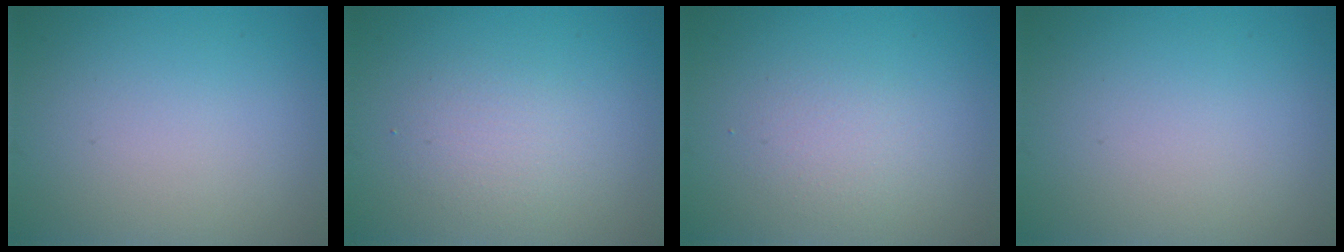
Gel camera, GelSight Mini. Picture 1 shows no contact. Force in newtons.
{"total": 1.9, "press": 1.9, "slide": 0.1}
{"total": 1.6, "press": 1.6, "slide": 0.1}
{"total": 0.0}